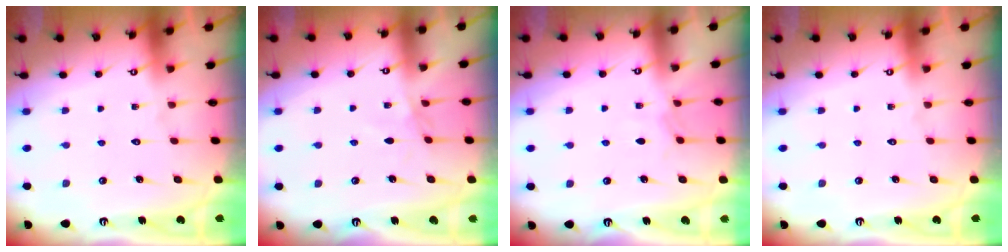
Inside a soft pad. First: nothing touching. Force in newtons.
{"total": 1.8, "press": 1.8, "slide": 0.4}
{"total": 3.2, "press": 3.1, "slide": 0.6}
{"total": 0.0}